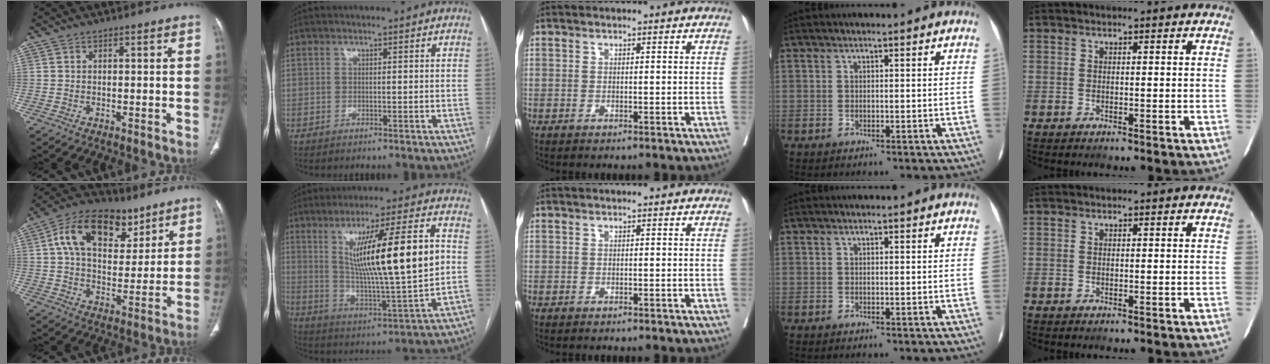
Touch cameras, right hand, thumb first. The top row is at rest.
{"thumb": {"total": 17.2, "force": [7.8, 10.7, 11.0], "torque": [-0.155, -0.006, 0.130]}, "index": {"total": 18.7, "force": [3.3, 1.2, 18.4], "torque": [-0.302, -0.003, 0.055]}}